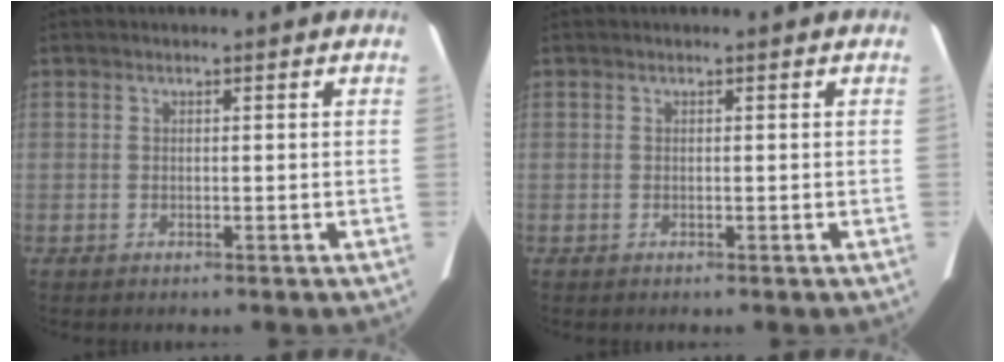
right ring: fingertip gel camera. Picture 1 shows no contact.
{"total": 0.0}